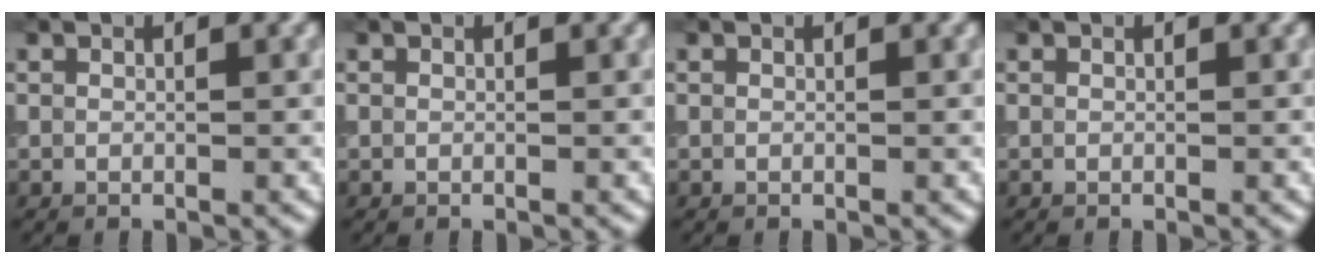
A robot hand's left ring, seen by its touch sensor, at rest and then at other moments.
{"total": 0.0}
{"total": 0.0}
{"total": 0.0}